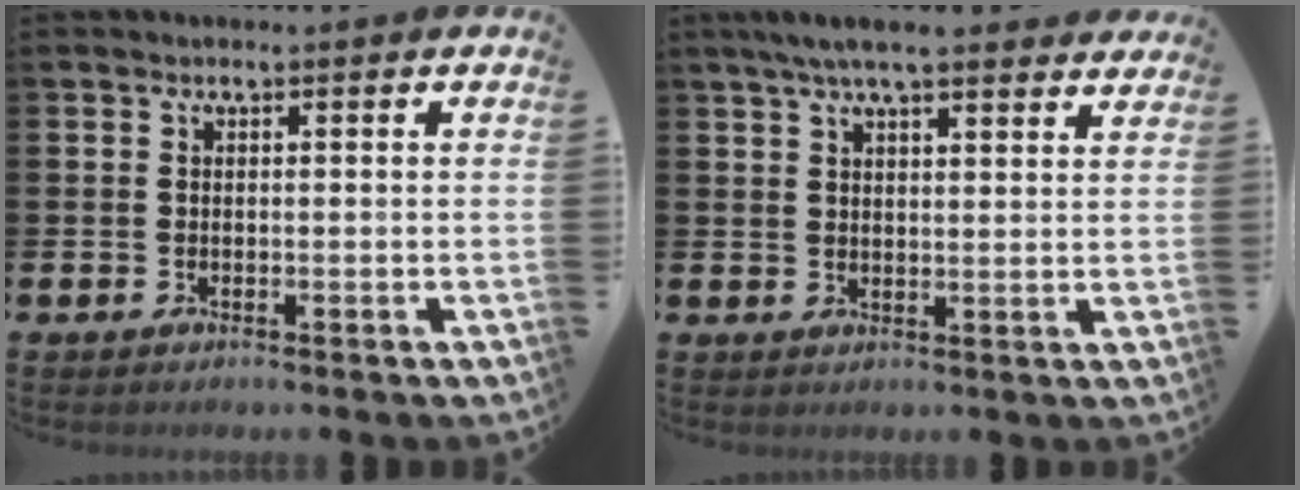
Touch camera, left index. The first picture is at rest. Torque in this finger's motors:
{"motor_torque": [0.88, -1.26, 0.92, 0.21]}